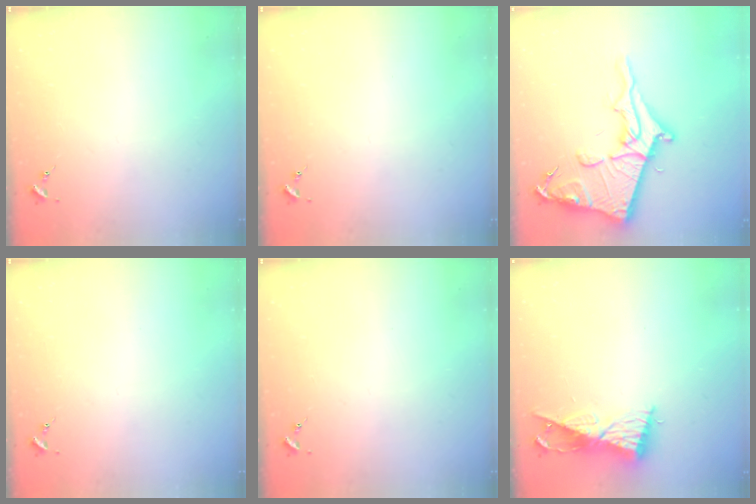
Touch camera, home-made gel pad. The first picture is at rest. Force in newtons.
{"total": 0.0}
{"total": 19.2, "press": 19.1, "slide": 1.8}
{"total": 0.0}
{"total": 0.0}
{"total": 9.1, "press": 9.1, "slide": 0.7}